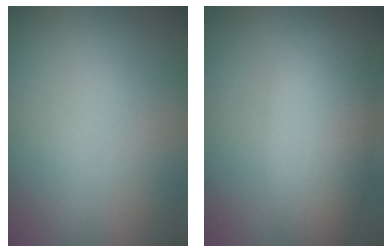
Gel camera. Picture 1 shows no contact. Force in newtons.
{"total": 6.7, "press": 6.7, "slide": 0.1}